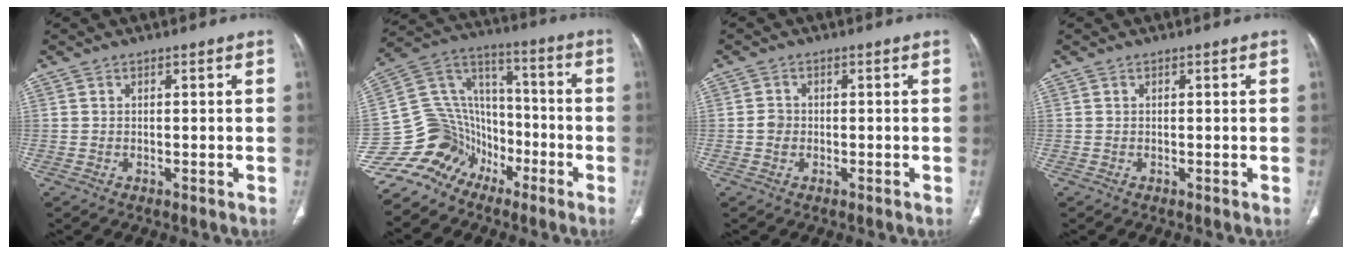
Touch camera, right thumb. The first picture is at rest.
{"total": 14.0, "force": [-9.4, 10.1, 2.4], "torque": [-0.018, 0.109, -0.182]}
{"total": 1.8, "force": [-0.4, 1.6, 0.9], "torque": [-0.011, 0.005, -0.010]}
{"total": 0.0}